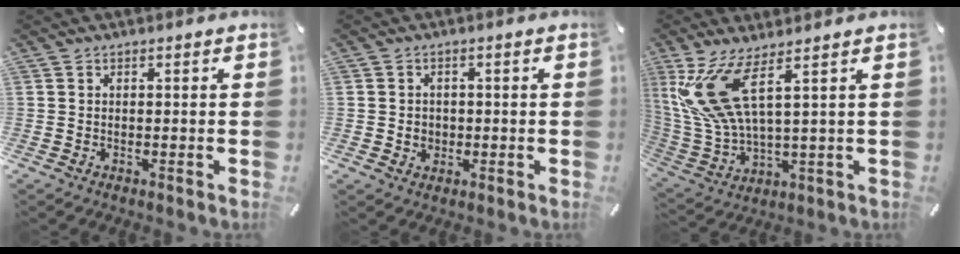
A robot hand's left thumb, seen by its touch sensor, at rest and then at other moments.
{"total": 2.6, "force": [-0.2, 2.5, 0.7], "torque": [-0.014, 0.006, -0.005]}
{"total": 14.0, "force": [6.5, 4.7, 11.4], "torque": [-0.271, -0.024, 0.116]}